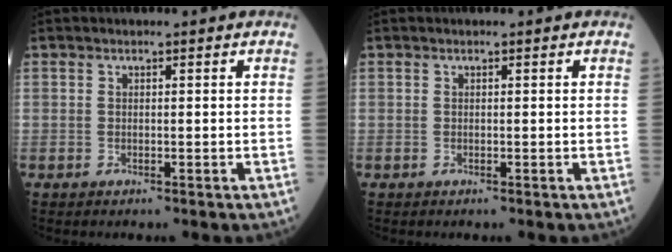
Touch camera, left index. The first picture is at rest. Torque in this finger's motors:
{"motor_torque": [0.00, 0.00, 0.00, 0.00]}